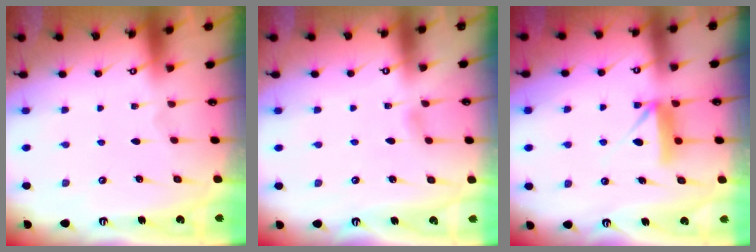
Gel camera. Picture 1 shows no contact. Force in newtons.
{"total": 6.2, "press": 6.2, "slide": 0.6}
{"total": 8.7, "press": 8.7, "slide": 0.7}